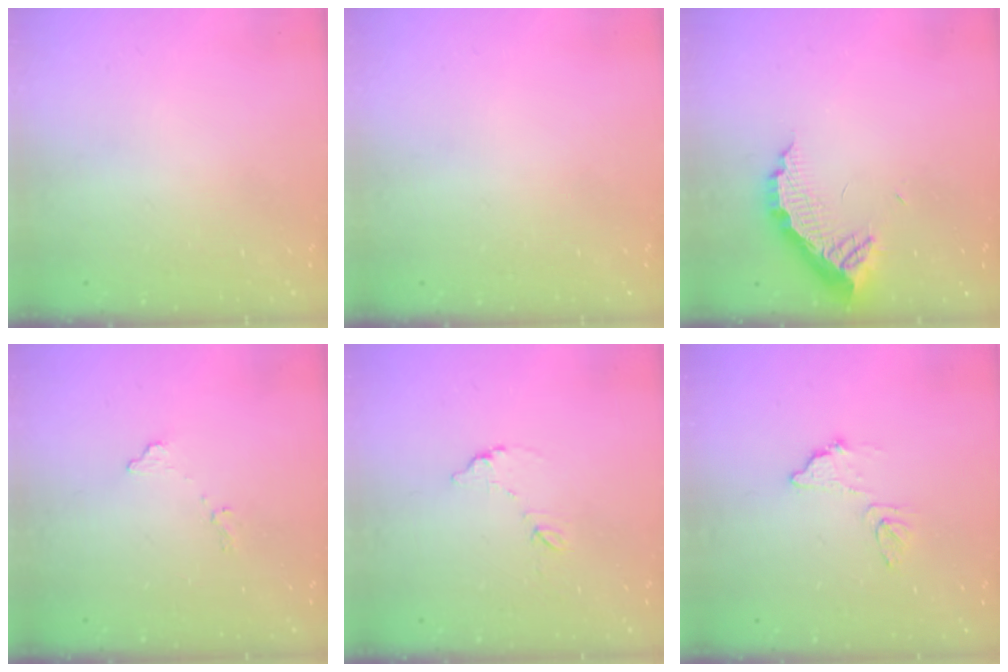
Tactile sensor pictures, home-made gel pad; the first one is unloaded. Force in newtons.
{"total": 0.0}
{"total": 10.0, "press": 10.0, "slide": 0.7}
{"total": 7.7, "press": 7.6, "slide": 0.3}
{"total": 6.3, "press": 6.3, "slide": 0.4}
{"total": 10.0, "press": 10.0, "slide": 0.3}